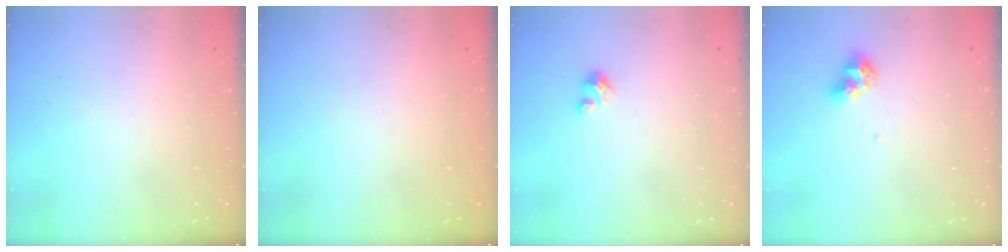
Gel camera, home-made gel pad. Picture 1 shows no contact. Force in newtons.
{"total": 0.7, "press": 0.6, "slide": 0.4}
{"total": 3.6, "press": 3.5, "slide": 0.2}
{"total": 9.0, "press": 9.0, "slide": 0.9}